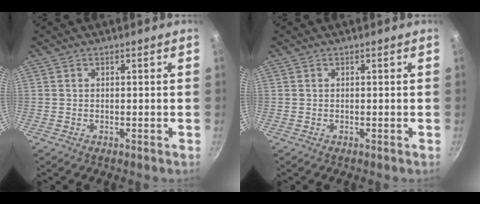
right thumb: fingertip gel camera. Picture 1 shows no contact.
{"total": 0.0}